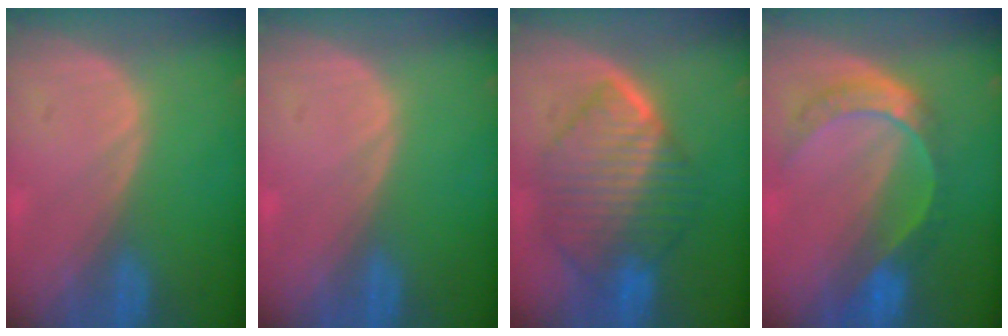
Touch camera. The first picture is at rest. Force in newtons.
{"total": 0.0}
{"total": 10.5, "press": 10.5, "slide": 0.9}
{"total": 7.7, "press": 6.4, "slide": 4.3}